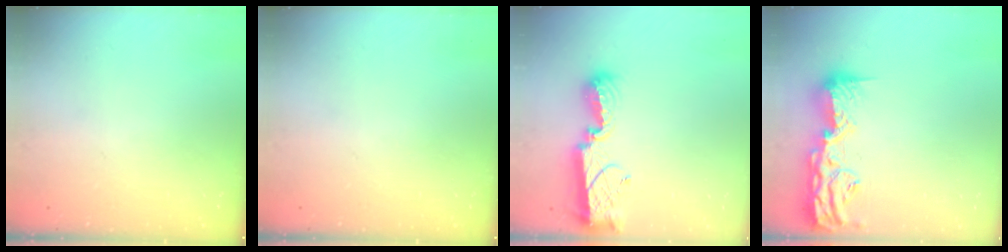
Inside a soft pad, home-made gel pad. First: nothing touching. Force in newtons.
{"total": 0.0}
{"total": 11.4, "press": 11.4, "slide": 0.8}
{"total": 16.3, "press": 15.9, "slide": 3.5}